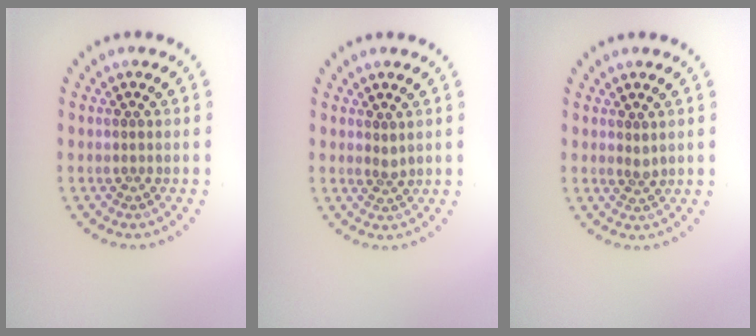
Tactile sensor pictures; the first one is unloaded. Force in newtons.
{"total": 0.9, "press": 0.6, "slide": 0.7}
{"total": 0.9, "press": 0.6, "slide": 0.6}